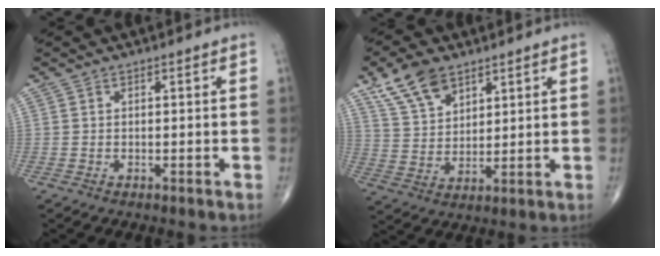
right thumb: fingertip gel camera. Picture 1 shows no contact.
{"total": 9.7, "force": [6.2, 5.3, 5.2], "torque": [-0.082, -0.026, 0.124]}